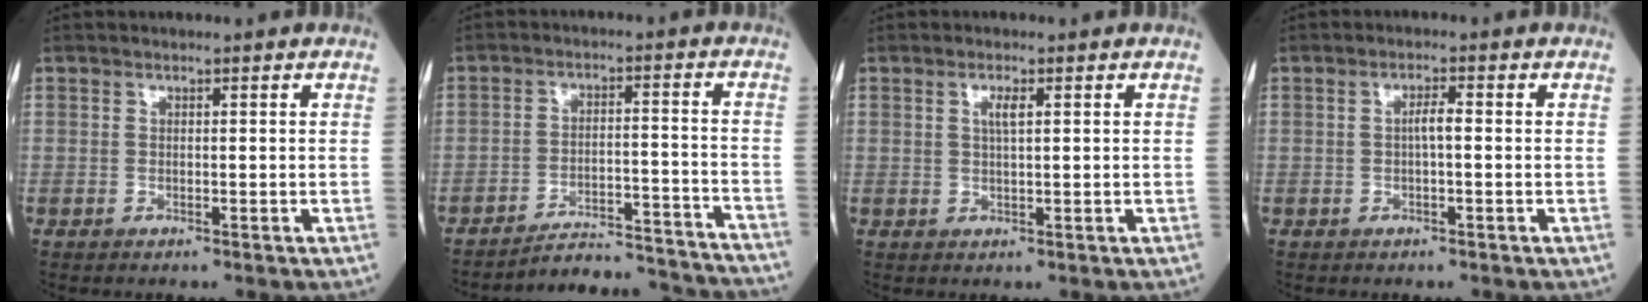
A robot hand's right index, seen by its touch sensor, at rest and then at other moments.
{"total": 16.2, "force": [-16.0, 0.6, 2.6], "torque": [-0.022, 0.018, -0.212]}
{"total": 1.9, "force": [0.7, 0.3, 1.8], "torque": [-0.035, 0.001, 0.011]}
{"total": 1.9, "force": [-0.2, 0.3, 1.9], "torque": [-0.034, 0.004, -0.003]}